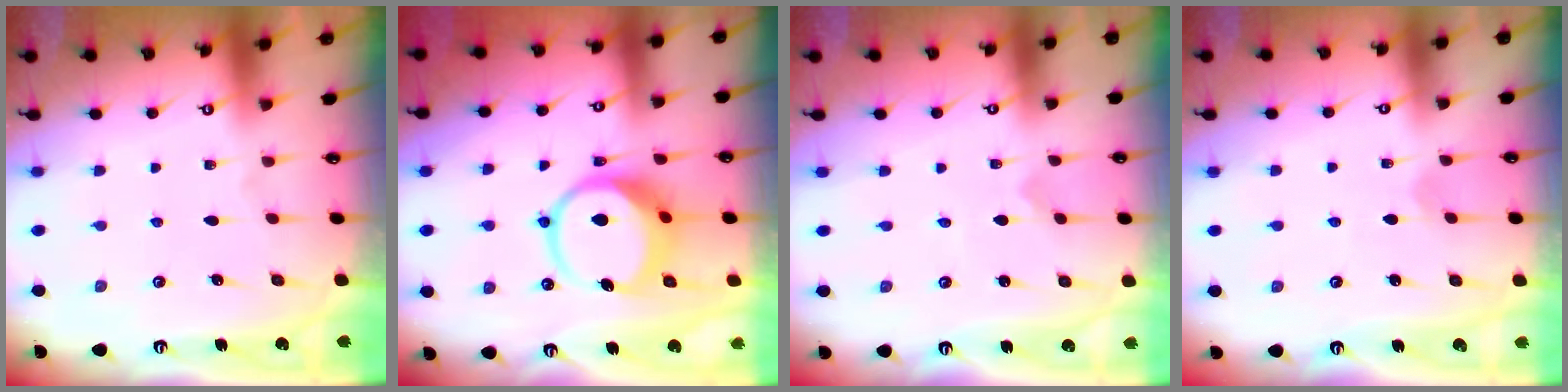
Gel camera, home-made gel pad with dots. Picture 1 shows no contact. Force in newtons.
{"total": 10.3, "press": 10.2, "slide": 1.4}
{"total": 0.0}
{"total": 2.0, "press": 2.0, "slide": 0.1}